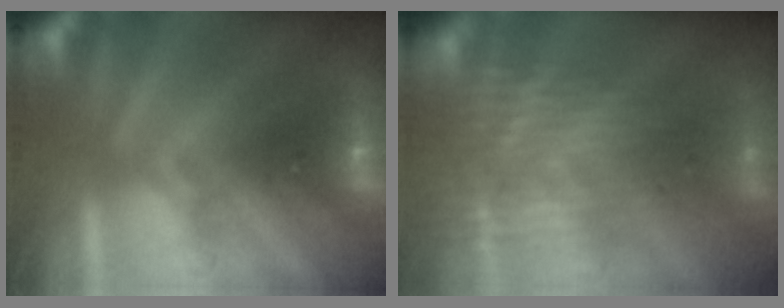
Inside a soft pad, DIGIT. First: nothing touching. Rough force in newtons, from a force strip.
{"total": 4.4}